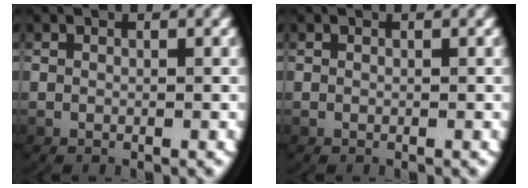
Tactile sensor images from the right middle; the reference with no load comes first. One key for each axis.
{"total": 0.0}